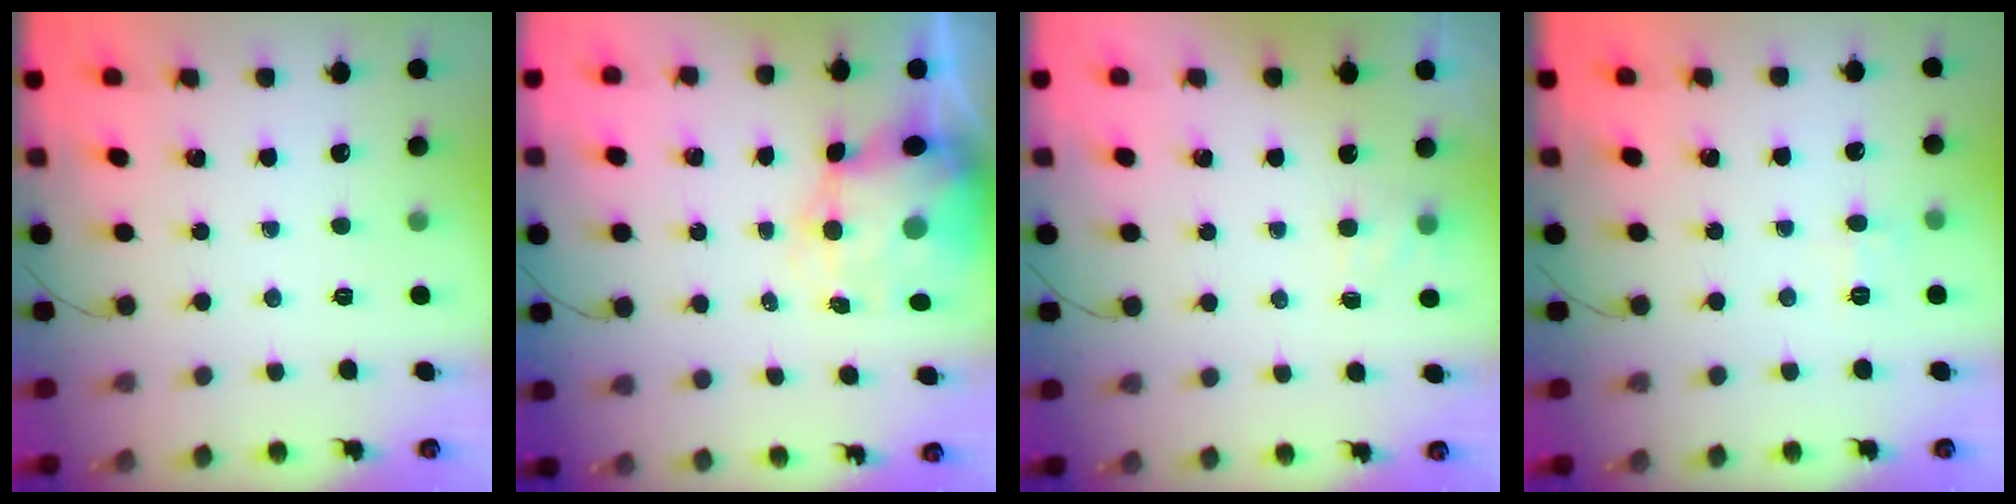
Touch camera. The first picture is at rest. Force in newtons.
{"total": 6.5, "press": 6.2, "slide": 2.1}
{"total": 4.6, "press": 4.3, "slide": 1.5}
{"total": 5.5, "press": 5.3, "slide": 1.6}